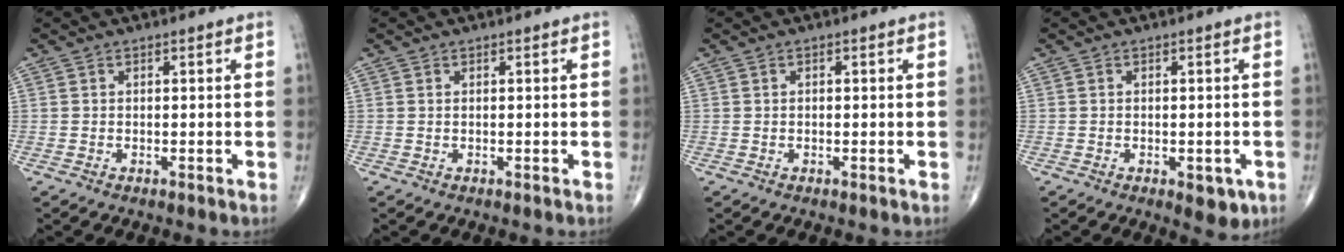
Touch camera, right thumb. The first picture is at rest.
{"total": 0.0}
{"total": 0.0}
{"total": 4.0, "force": [-1.6, 2.0, 3.2], "torque": [-0.022, -0.003, -0.015]}